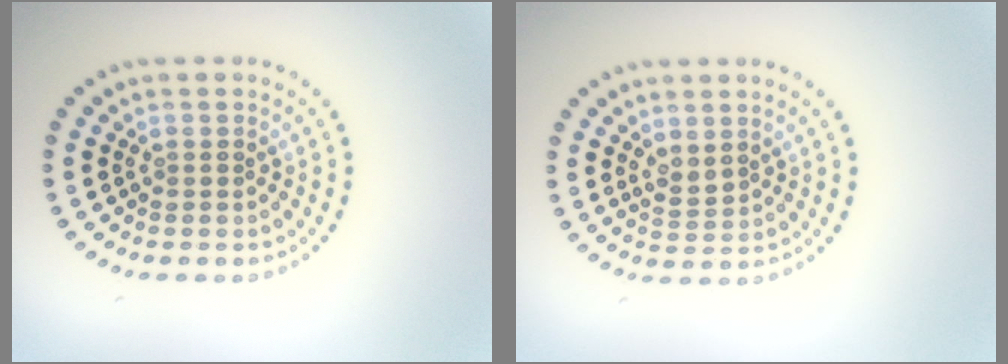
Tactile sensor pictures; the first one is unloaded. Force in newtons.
{"total": 1.3, "press": 1.2, "slide": 0.6}